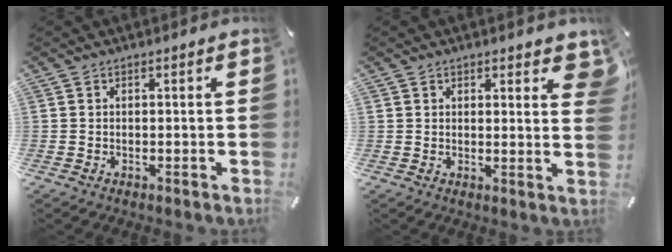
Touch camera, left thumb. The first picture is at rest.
{"total": 3.5, "force": [2.3, 1.8, 2.0], "torque": [-0.013, -0.011, 0.036]}